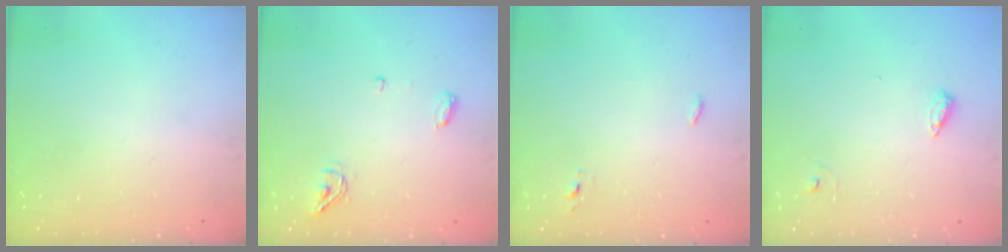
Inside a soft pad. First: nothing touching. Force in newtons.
{"total": 5.6, "press": 5.5, "slide": 1.0}
{"total": 2.8, "press": 2.6, "slide": 0.9}
{"total": 6.2, "press": 6.1, "slide": 1.2}